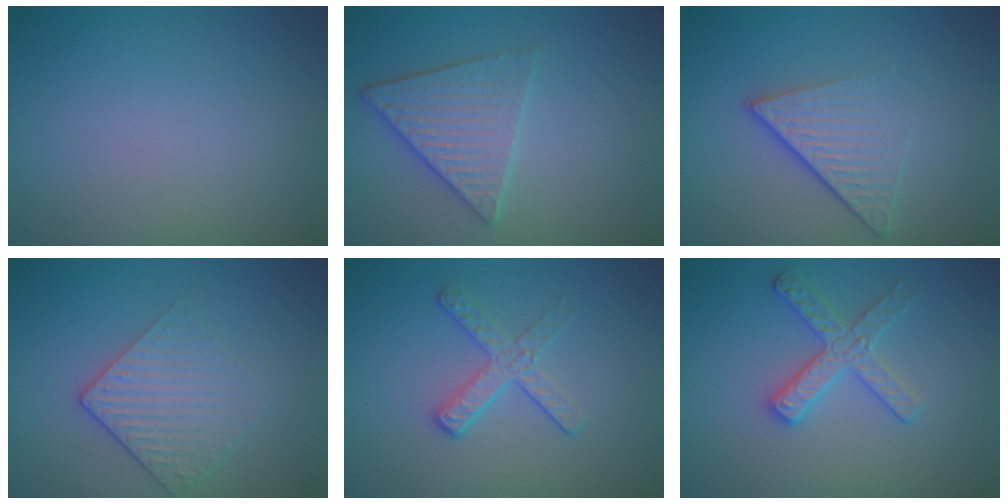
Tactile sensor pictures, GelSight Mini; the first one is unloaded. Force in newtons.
{"total": 3.4, "press": 3.4, "slide": 0.3}
{"total": 4.8, "press": 3.0, "slide": 3.7}
{"total": 3.2, "press": 2.6, "slide": 1.8}
{"total": 2.4, "press": 1.7, "slide": 1.7}
{"total": 2.8, "press": 2.8, "slide": 0.3}